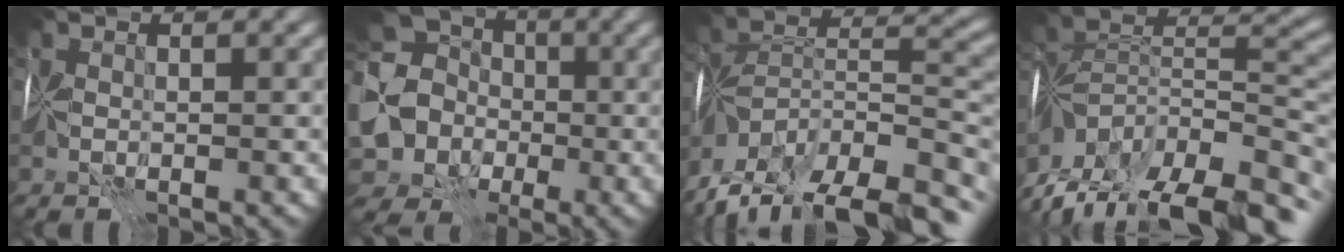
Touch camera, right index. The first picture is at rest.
{"total": 15.7, "force": [-1.4, 14.8, 5.0], "torque": [-0.144, 0.004, -0.055]}
{"total": 16.9, "force": [-11.8, 7.1, 9.9], "torque": [-0.190, -0.006, -0.174]}
{"total": 16.6, "force": [-10.4, 6.8, 11.0], "torque": [-0.211, 0.010, -0.160]}